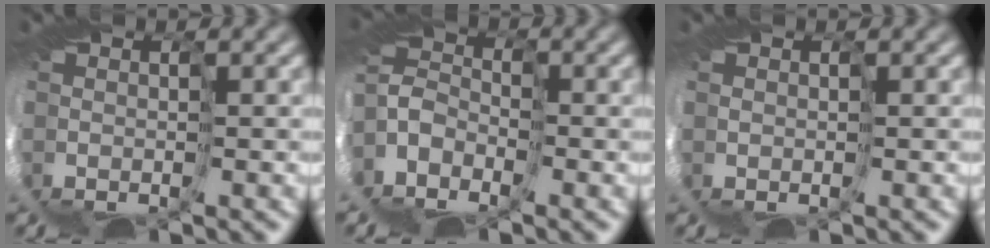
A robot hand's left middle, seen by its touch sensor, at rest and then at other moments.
{"total": 1.5, "force": [0.2, 1.3, 0.8], "torque": [-0.026, 0.017, -0.009]}
{"total": 0.8, "force": [0.3, 0.6, 0.3], "torque": [-0.006, -0.002, -0.003]}